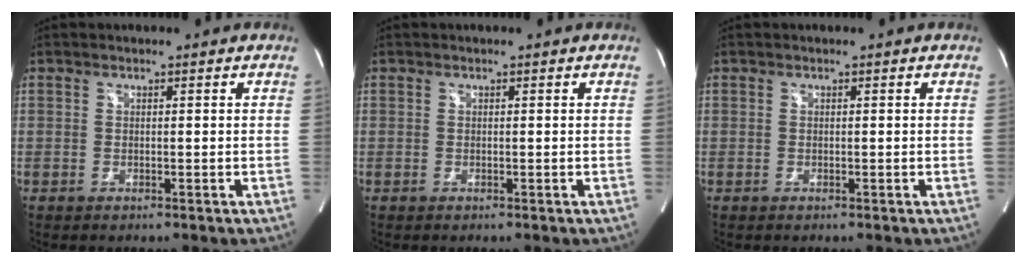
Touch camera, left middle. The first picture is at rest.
{"total": 0.0}
{"total": 0.0}